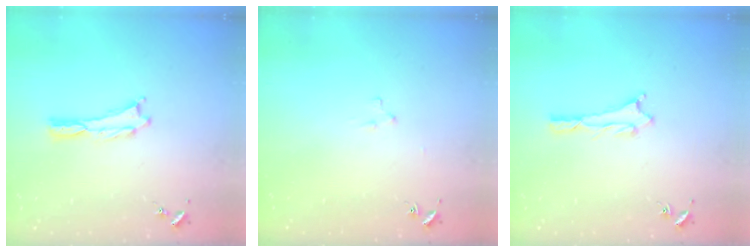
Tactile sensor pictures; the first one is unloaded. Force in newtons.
{"total": 2.2, "press": 2.2, "slide": 0.2}
{"total": 0.9, "press": 0.8, "slide": 0.1}